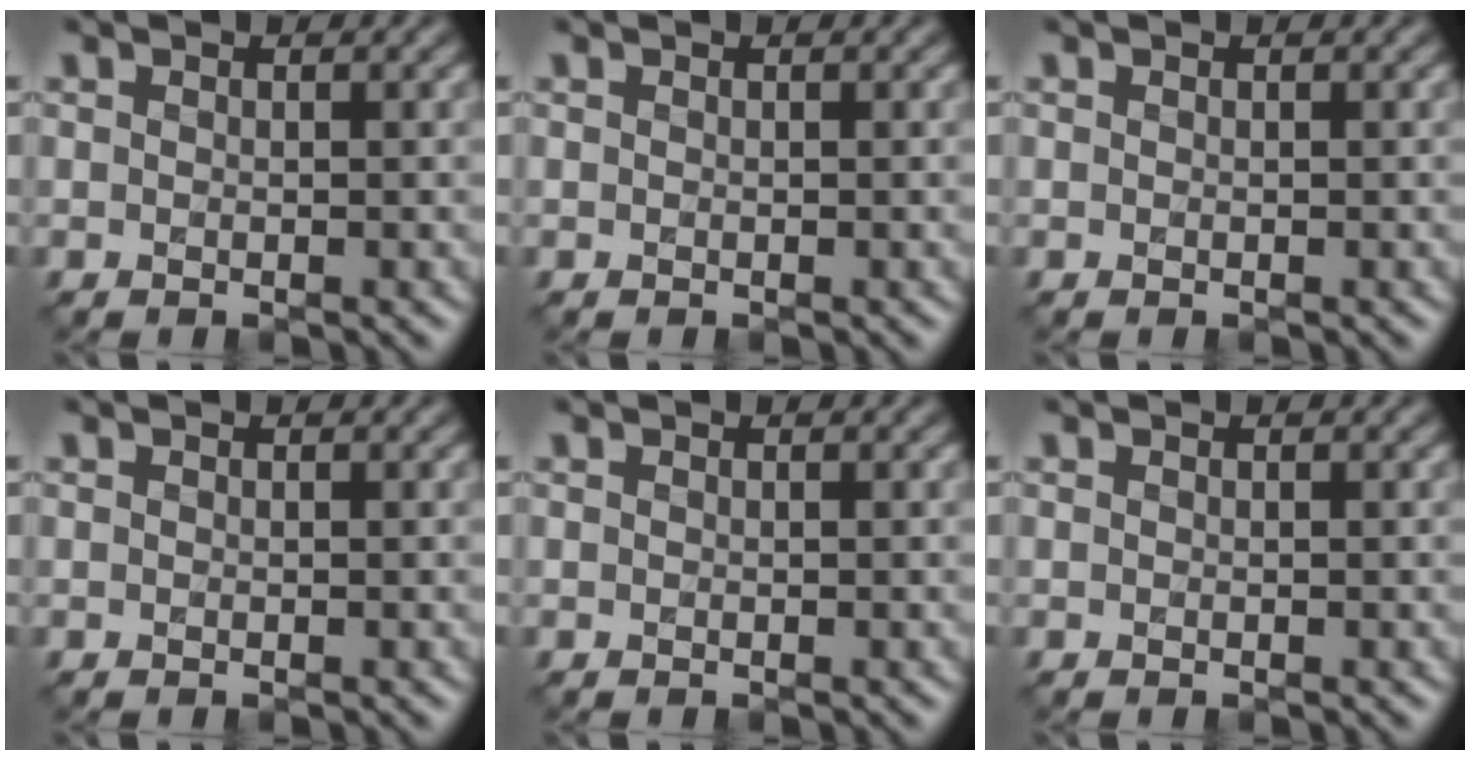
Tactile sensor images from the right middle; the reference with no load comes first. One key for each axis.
{"total": 0.0}
{"total": 0.0}
{"total": 0.0}
{"total": 0.0}
{"total": 0.0}